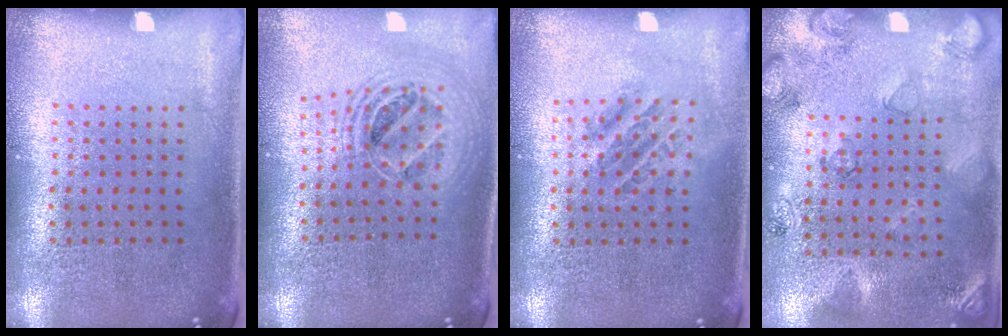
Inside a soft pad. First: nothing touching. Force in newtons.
{"total": 2.0, "press": 1.6, "slide": 1.2}
{"total": 1.2, "press": 1.1, "slide": 0.6}
{"total": 2.6, "press": 1.7, "slide": 2.0}